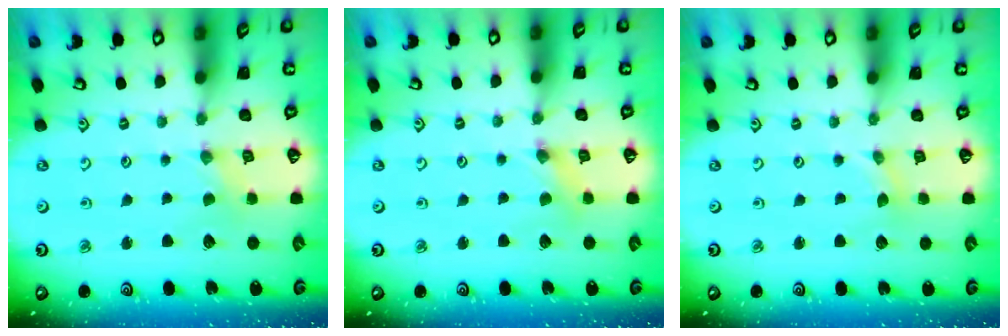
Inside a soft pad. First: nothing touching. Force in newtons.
{"total": 1.2, "press": 1.1, "slide": 0.2}
{"total": 0.7, "press": 0.7, "slide": 0.1}